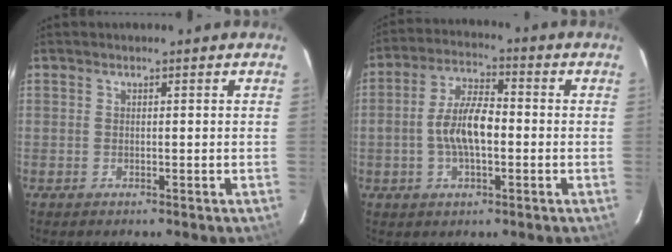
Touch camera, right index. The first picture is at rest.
{"total": 8.9, "force": [-1.4, 3.7, 8.0], "torque": [-0.157, 0.012, -0.024]}